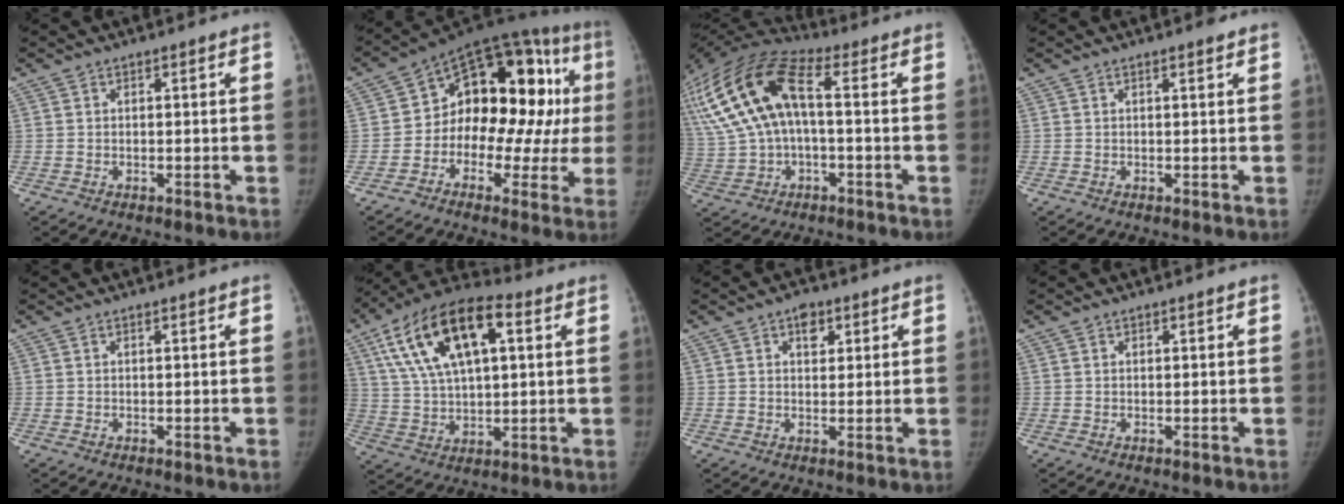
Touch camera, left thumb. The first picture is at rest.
{"total": 23.9, "force": [1.5, 13.9, 19.4], "torque": [-0.214, 0.056, 0.014]}
{"total": 21.0, "force": [2.6, 10.7, 17.9], "torque": [-0.397, 0.039, 0.042]}
{"total": 0.9, "force": [0.6, 0.2, 0.6], "torque": [-0.007, -0.001, 0.007]}
{"total": 0.0}
{"total": 19.9, "force": [7.0, 9.4, 16.2], "torque": [-0.279, 0.012, 0.117]}
{"total": 3.9, "force": [1.9, 2.6, 2.2], "torque": [-0.010, -0.004, 0.024]}
{"total": 0.0}